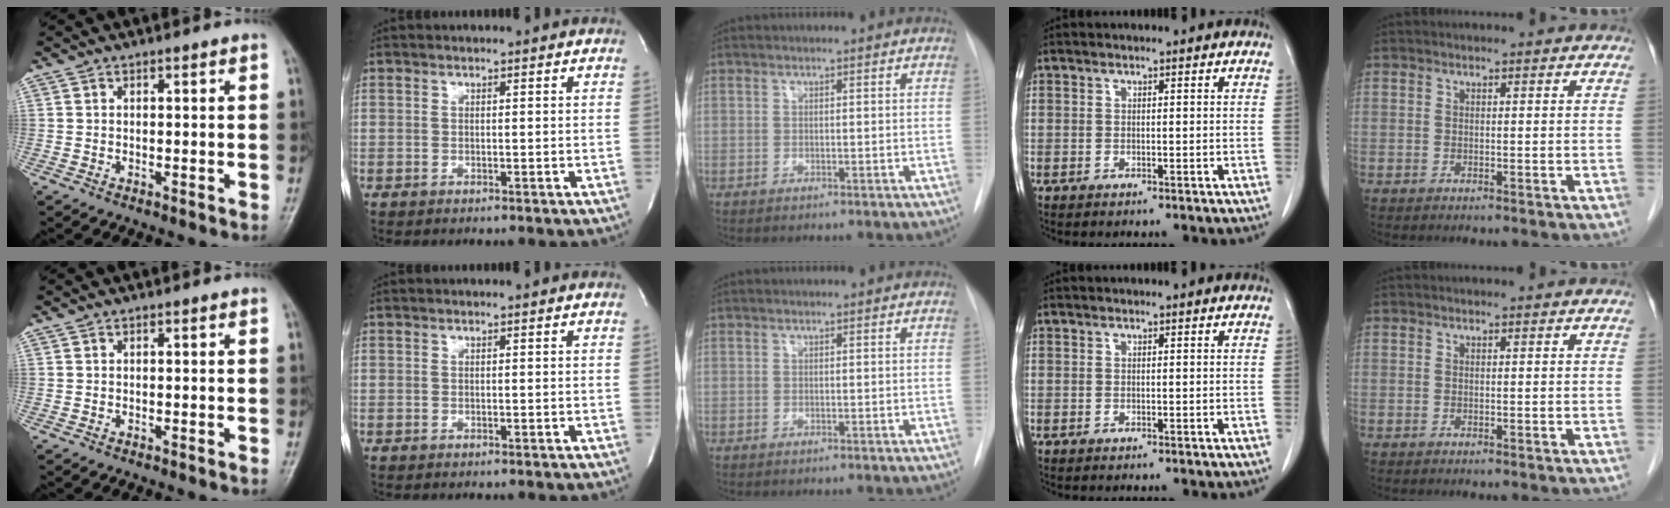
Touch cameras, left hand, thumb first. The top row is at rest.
{}